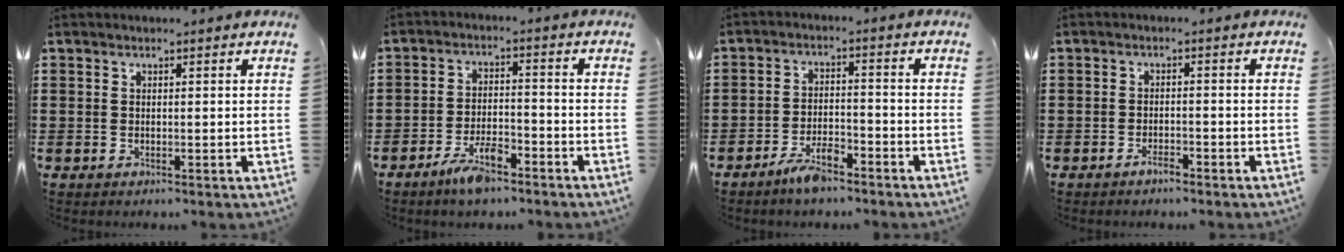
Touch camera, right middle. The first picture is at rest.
{"total": 6.1, "force": [-4.3, 1.8, 3.9], "torque": [-0.081, 0.006, -0.081]}
{"total": 4.8, "force": [-4.0, 1.3, 2.4], "torque": [-0.045, 0.011, -0.076]}
{"total": 2.0, "force": [-1.7, 0.5, 1.1], "torque": [-0.022, 0.002, -0.032]}